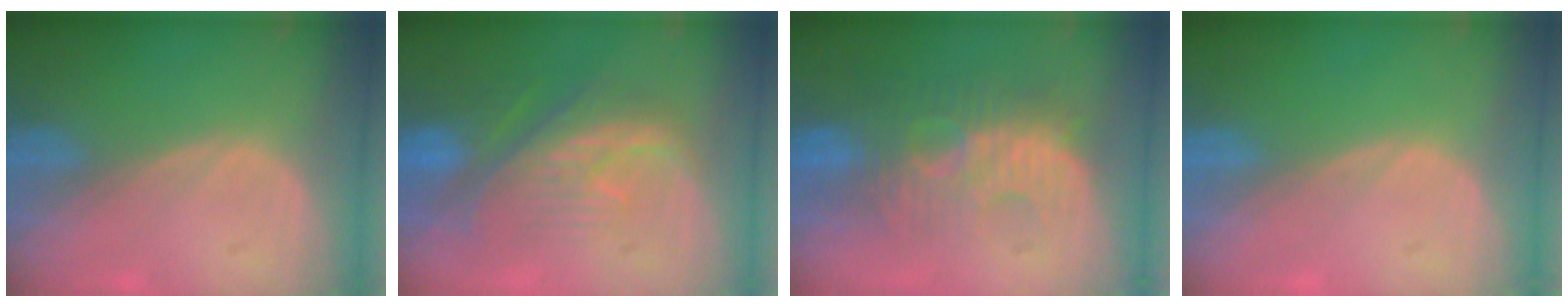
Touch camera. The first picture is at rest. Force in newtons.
{"total": 10.0, "press": 9.0, "slide": 4.4}
{"total": 9.0, "press": 8.9, "slide": 1.6}
{"total": 0.0}